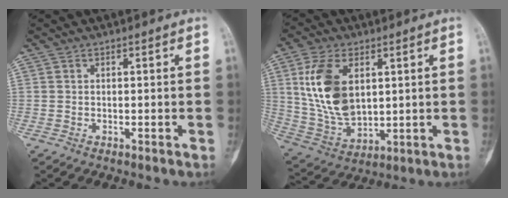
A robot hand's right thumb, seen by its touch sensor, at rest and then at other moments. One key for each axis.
{"total": 15.2, "fx": 3.9, "fy": 9.0, "fz": 11.6, "tx": -0.220, "ty": -0.015, "tz": 0.089}